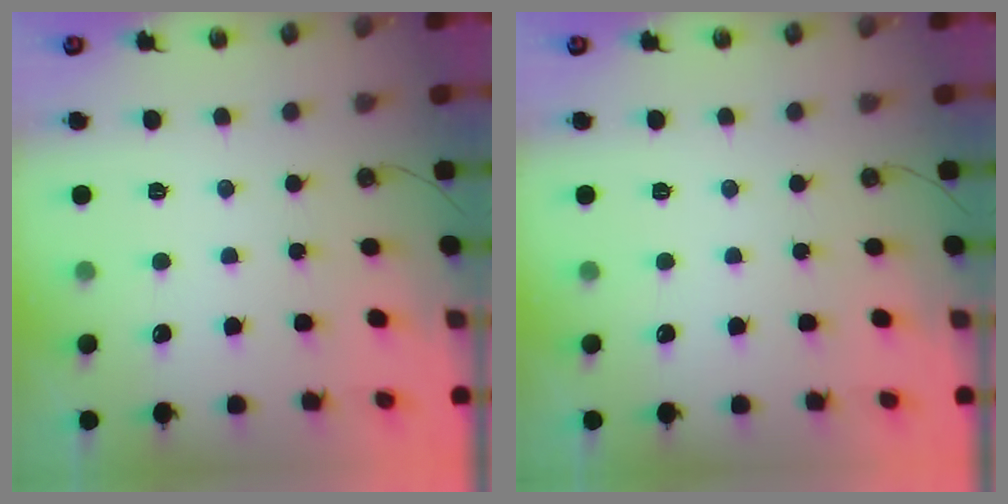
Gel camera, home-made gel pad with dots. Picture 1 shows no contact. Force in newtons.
{"total": 0.0}